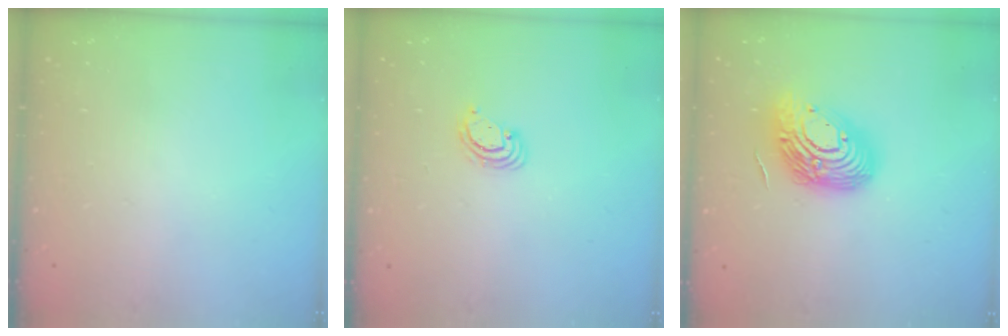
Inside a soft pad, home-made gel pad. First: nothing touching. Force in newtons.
{"total": 2.5, "press": 2.5, "slide": 0.3}
{"total": 17.3, "press": 17.2, "slide": 1.2}